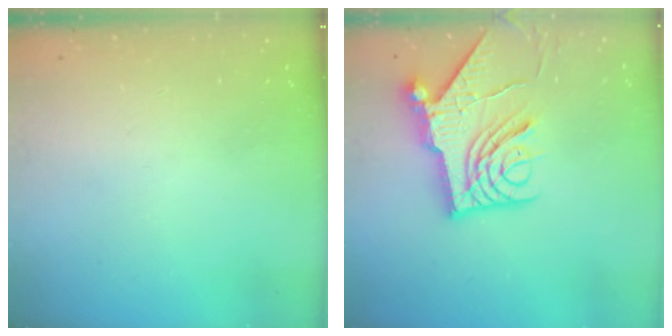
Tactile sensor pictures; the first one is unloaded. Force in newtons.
{"total": 13.7, "press": 13.6, "slide": 1.5}